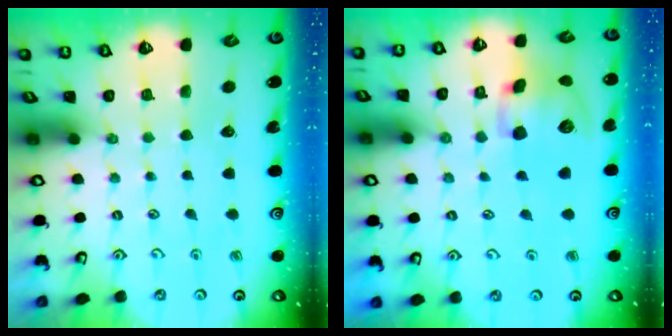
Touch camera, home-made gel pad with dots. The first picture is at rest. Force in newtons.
{"total": 13.2, "press": 13.1, "slide": 2.1}